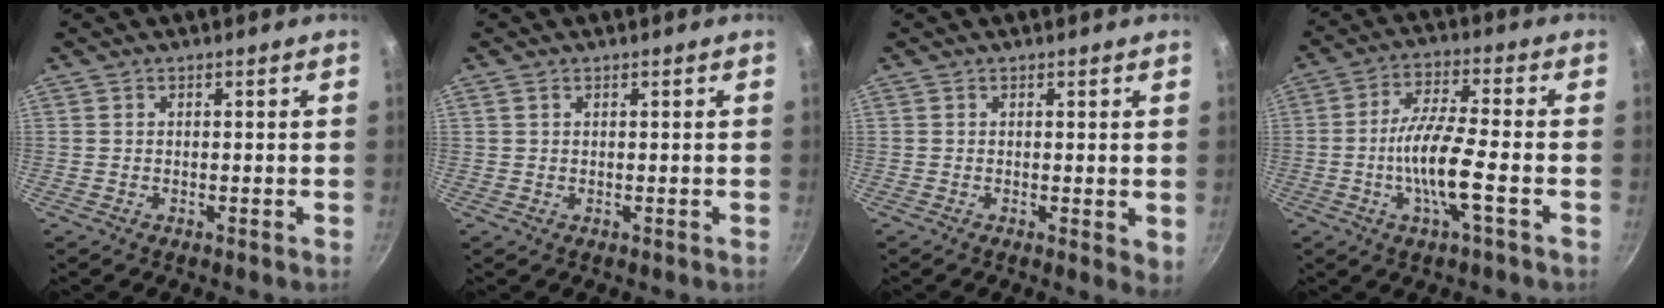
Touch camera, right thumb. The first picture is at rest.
{"total": 0.7, "force": [0.4, 0.4, 0.4], "torque": [-0.007, 0.000, 0.009]}
{"total": 2.7, "force": [0.3, 1.1, 2.4], "torque": [-0.027, -0.007, 0.004]}
{"total": 10.1, "force": [-2.9, 1.7, 9.5], "torque": [-0.187, 0.022, -0.061]}